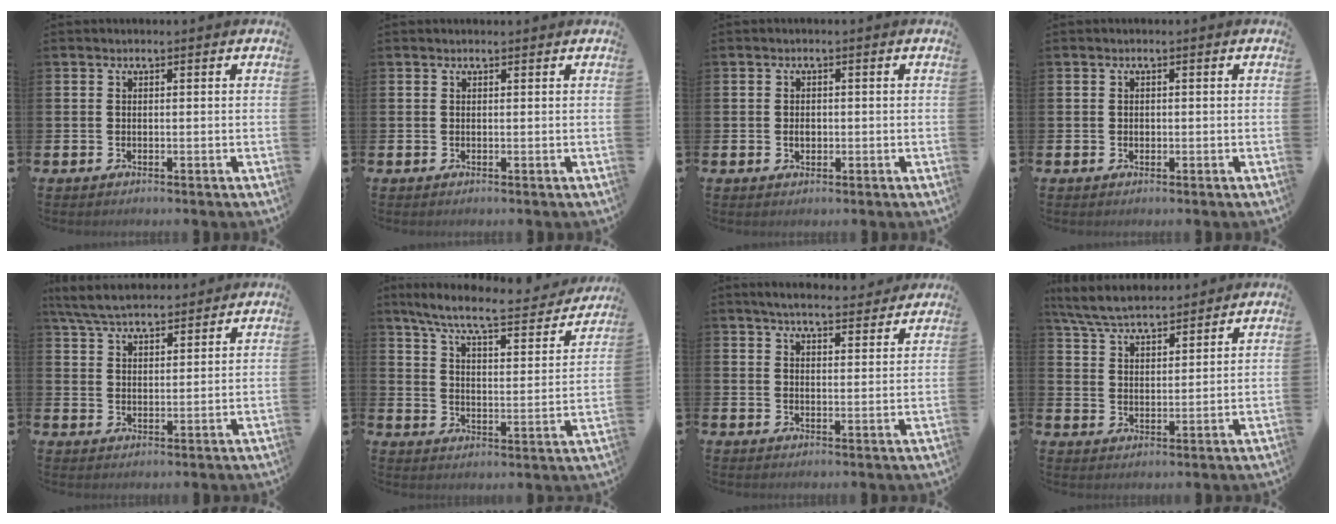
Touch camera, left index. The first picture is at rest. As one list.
[{"total": 0.0}, {"total": 1.4, "force": [-0.1, 0.9, 1.0], "torque": [-0.011, 0.003, -0.006]}, {"total": 0.6, "force": [0.1, 0.6, 0.2], "torque": [-0.003, 0.005, -0.001]}, {"total": 6.0, "force": [5.7, 1.1, 1.4], "torque": [-0.050, -0.021, 0.105]}, {"total": 8.4, "force": [7.4, 1.1, 3.8], "torque": [-0.100, -0.048, 0.122]}, {"total": 5.3, "force": [5.1, 0.6, 1.1], "torque": [-0.025, -0.027, 0.089]}, {"total": 6.4, "force": [6.1, 1.1, 1.4], "torque": [-0.054, -0.029, 0.112]}]